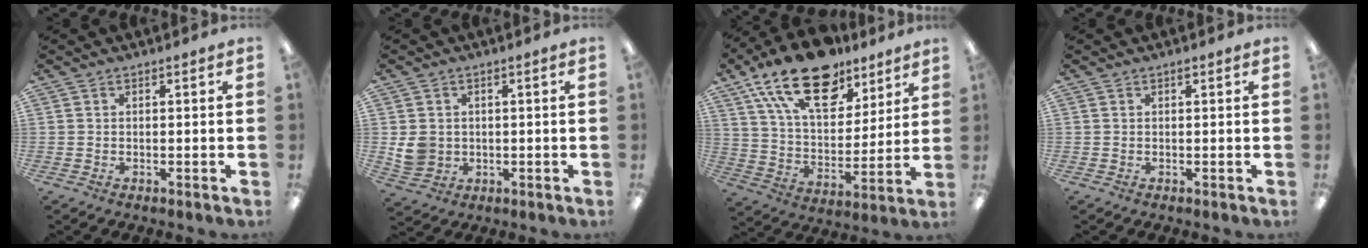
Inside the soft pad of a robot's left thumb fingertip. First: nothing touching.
{"total": 5.2, "force": [0.6, 4.8, 1.9], "torque": [-0.031, 0.003, 0.013]}
{"total": 22.2, "force": [14.6, 11.2, 12.5], "torque": [-0.216, -0.074, 0.259]}
{"total": 0.5, "force": [0.4, 0.1, 0.3], "torque": [-0.007, 0.002, 0.006]}